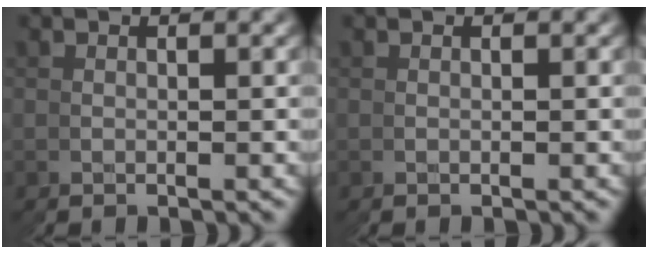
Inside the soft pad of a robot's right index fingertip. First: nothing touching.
{"total": 0.0}